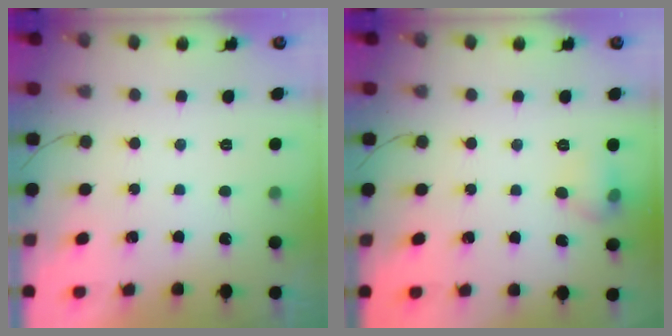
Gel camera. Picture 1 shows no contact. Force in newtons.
{"total": 5.9, "press": 5.7, "slide": 1.6}